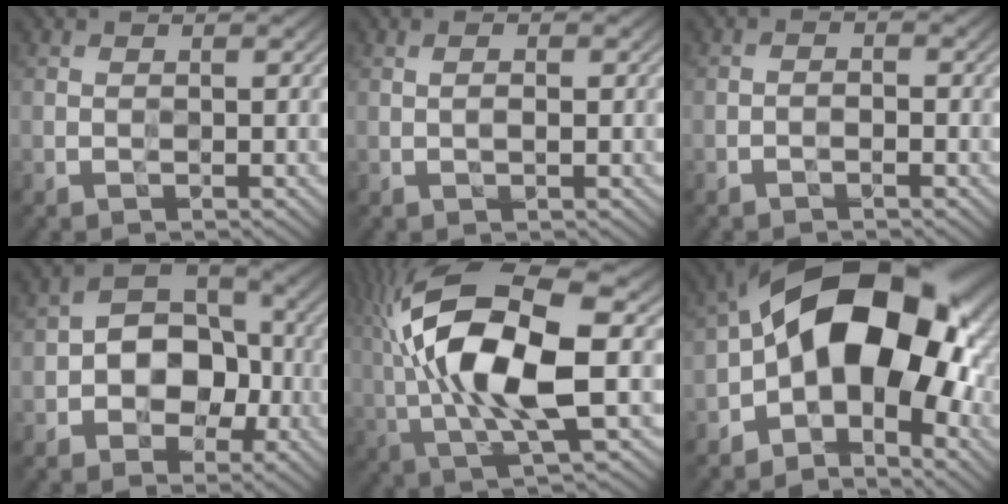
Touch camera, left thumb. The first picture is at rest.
{"total": 1.3, "force": [0.0, 0.3, 1.3], "torque": [-0.024, 0.001, -0.002]}
{"total": 1.3, "force": [-0.9, 0.3, 0.9], "torque": [-0.015, 0.003, -0.019]}
{"total": 9.0, "force": [-1.9, 6.4, 6.0], "torque": [-0.083, 0.005, -0.045]}
{"total": 16.7, "force": [1.2, 6.6, 15.3], "torque": [-0.319, 0.013, 0.020]}
{"total": 17.2, "force": [-1.2, 9.7, 14.1], "torque": [-0.206, 0.029, -0.043]}